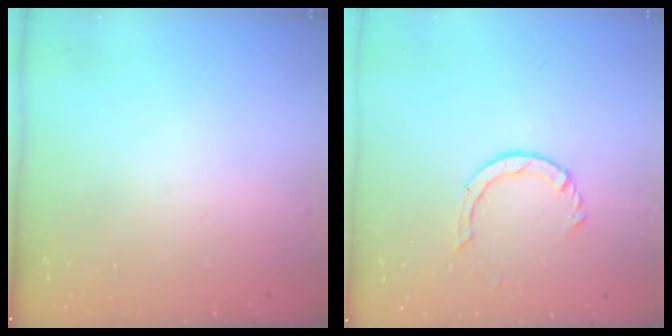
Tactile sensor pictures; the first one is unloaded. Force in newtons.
{"total": 3.2, "press": 3.2, "slide": 0.3}